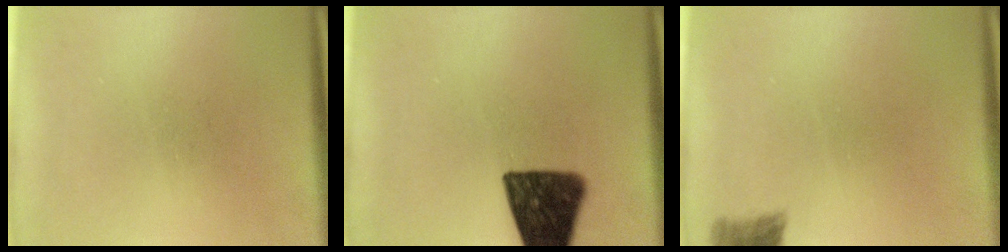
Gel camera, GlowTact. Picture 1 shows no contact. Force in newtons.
{"total": 13.9}
{"total": 2.8}